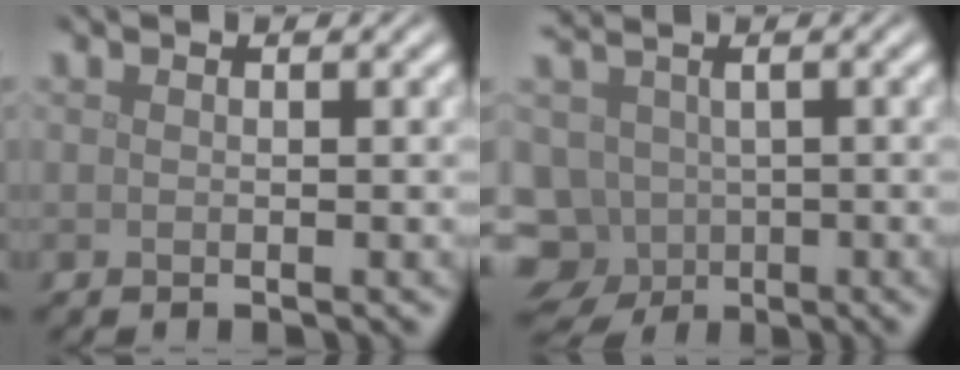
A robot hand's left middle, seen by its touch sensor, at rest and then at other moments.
{"total": 7.2, "force": [-2.9, 5.8, 3.1], "torque": [-0.069, -0.010, -0.043]}